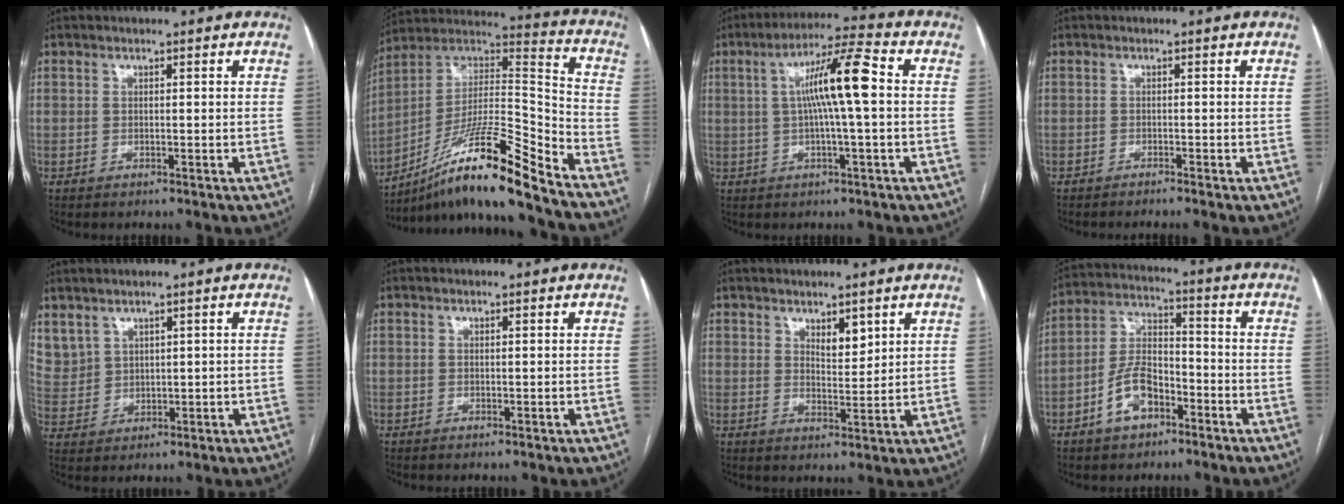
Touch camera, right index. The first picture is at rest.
{"total": 18.5, "force": [-13.6, -0.7, 12.5], "torque": [-0.235, 0.014, -0.241]}
{"total": 10.2, "force": [1.1, 0.4, 10.1], "torque": [-0.181, 0.020, 0.014]}
{"total": 1.6, "force": [-1.3, -0.5, 0.7], "torque": [-0.009, 0.005, -0.021]}
{"total": 6.5, "force": [3.9, 4.9, 1.6], "torque": [-0.050, 0.018, 0.099]}
{"total": 0.9, "force": [-0.1, 0.2, 0.8], "torque": [-0.014, -0.002, 0.000]}
{"total": 3.5, "force": [2.2, 1.3, 2.3], "torque": [-0.040, -0.005, 0.043]}
{"total": 8.9, "force": [-4.5, 4.9, 6.0], "torque": [-0.128, 0.020, -0.082]}